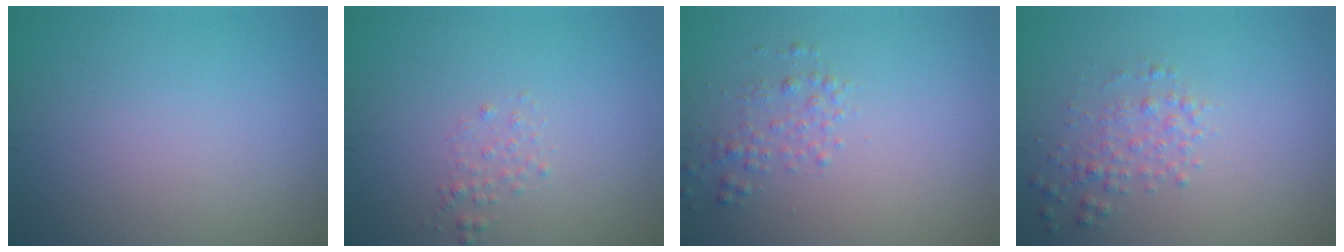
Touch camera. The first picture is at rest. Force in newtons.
{"total": 1.0, "press": 1.0, "slide": 0.0}
{"total": 1.6, "press": 1.6, "slide": 0.1}
{"total": 2.0, "press": 2.0, "slide": 0.1}